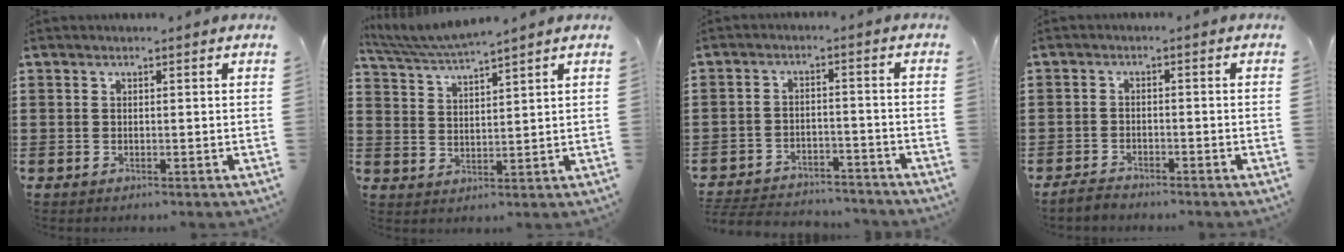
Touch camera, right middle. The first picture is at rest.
{"total": 4.3, "force": [4.1, 0.1, 1.4], "torque": [-0.043, -0.016, 0.073]}
{"total": 4.3, "force": [-4.2, 0.8, 0.1], "torque": [-0.013, 0.003, -0.091]}
{"total": 2.2, "force": [-2.1, 0.7, 0.0], "torque": [-0.007, 0.001, -0.043]}